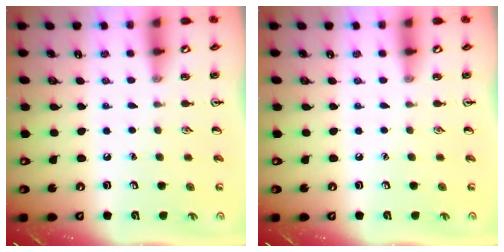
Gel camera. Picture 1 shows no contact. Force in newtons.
{"total": 0.0}